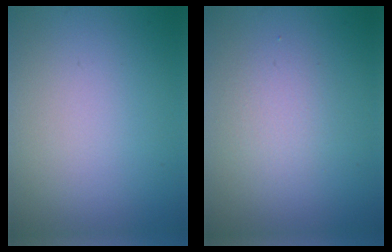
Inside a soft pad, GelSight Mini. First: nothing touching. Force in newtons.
{"total": 1.8, "press": 1.8, "slide": 0.0}